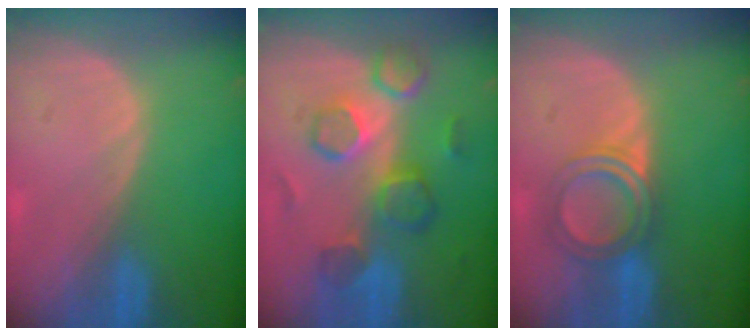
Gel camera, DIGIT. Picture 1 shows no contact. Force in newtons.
{"total": 8.7, "press": 8.4, "slide": 2.3}
{"total": 5.1, "press": 5.0, "slide": 0.7}